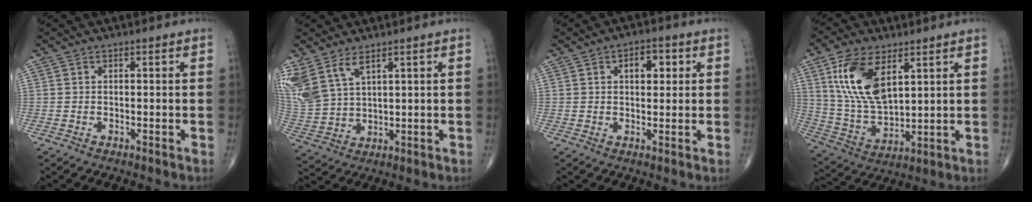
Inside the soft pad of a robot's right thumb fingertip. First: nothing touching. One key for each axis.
{"total": 11.5, "fx": 6.7, "fy": 5.7, "fz": 7.4, "tx": -0.180, "ty": -0.021, "tz": 0.153}
{"total": 5.2, "fx": 1.7, "fy": 2.9, "fz": 3.9, "tx": -0.039, "ty": 0.001, "tz": 0.021}
{"total": 14.9, "fx": 6.3, "fy": 7.5, "fz": 11.3, "tx": -0.213, "ty": -0.024, "tz": 0.133}